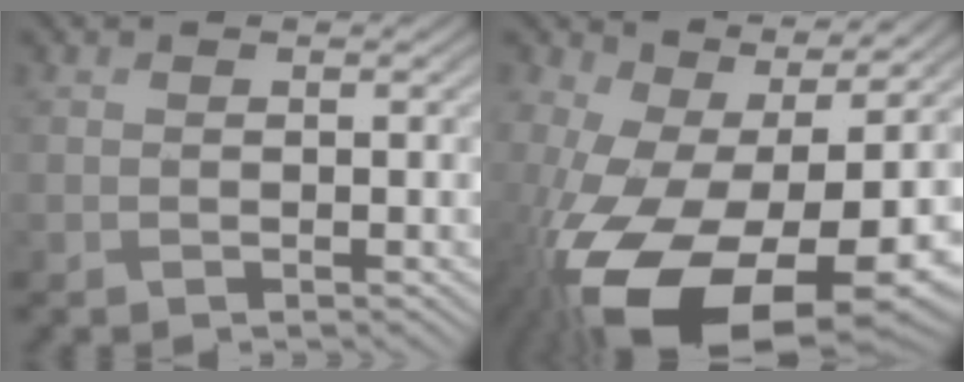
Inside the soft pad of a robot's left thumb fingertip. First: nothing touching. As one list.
[{"total": 20.4, "force": [-5.0, 12.0, 15.8], "torque": [-0.312, -0.065, -0.044]}]